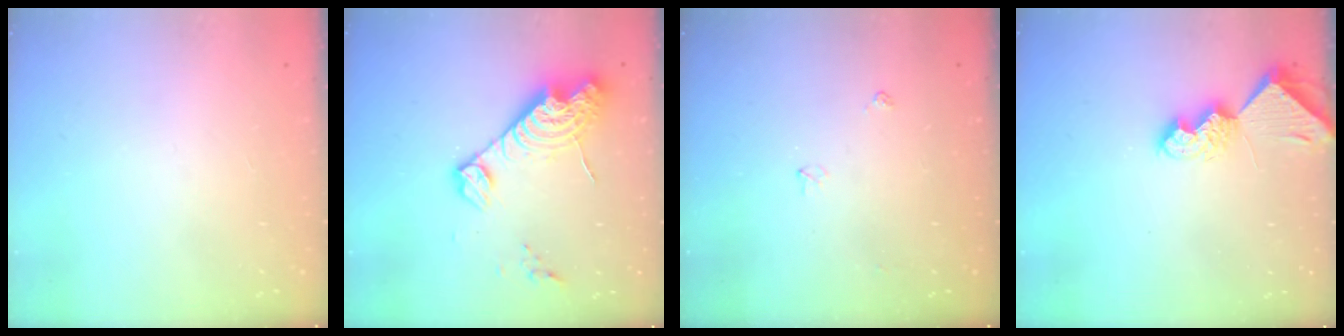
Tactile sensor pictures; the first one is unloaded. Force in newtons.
{"total": 14.5, "press": 14.5, "slide": 1.1}
{"total": 3.0, "press": 3.0, "slide": 0.5}
{"total": 7.3, "press": 7.2, "slide": 1.0}